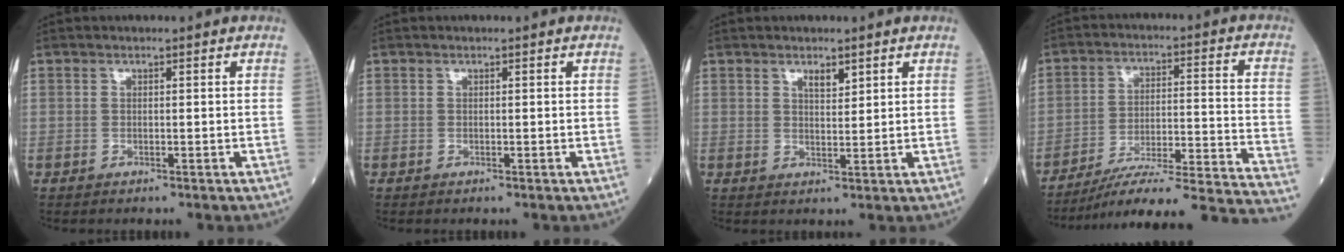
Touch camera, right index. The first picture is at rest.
{"total": 0.0}
{"total": 2.2, "force": [1.5, 0.7, 1.4], "torque": [-0.022, -0.004, 0.027]}
{"total": 24.8, "force": [-22.6, -0.9, 10.0], "torque": [-0.075, -0.010, -0.318]}